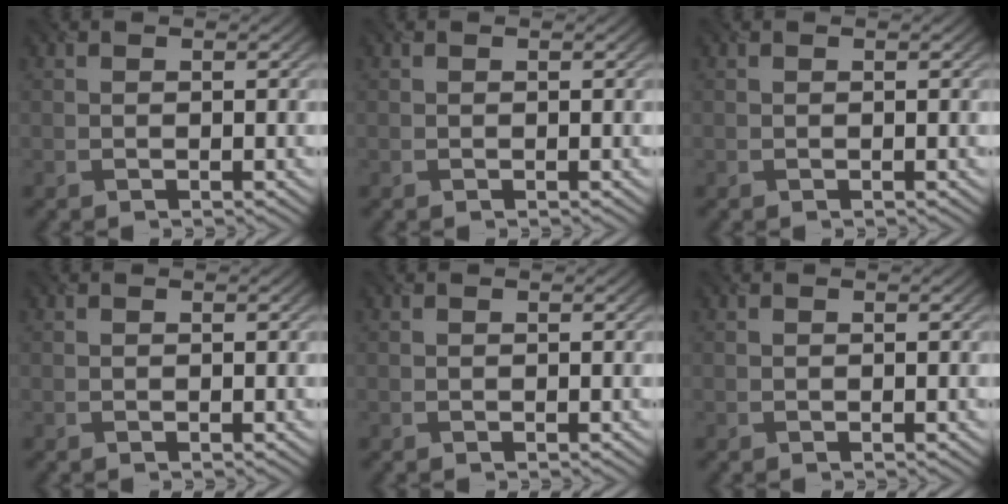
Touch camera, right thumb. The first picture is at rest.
{"total": 0.0}
{"total": 0.0}
{"total": 0.0}
{"total": 0.0}
{"total": 0.0}